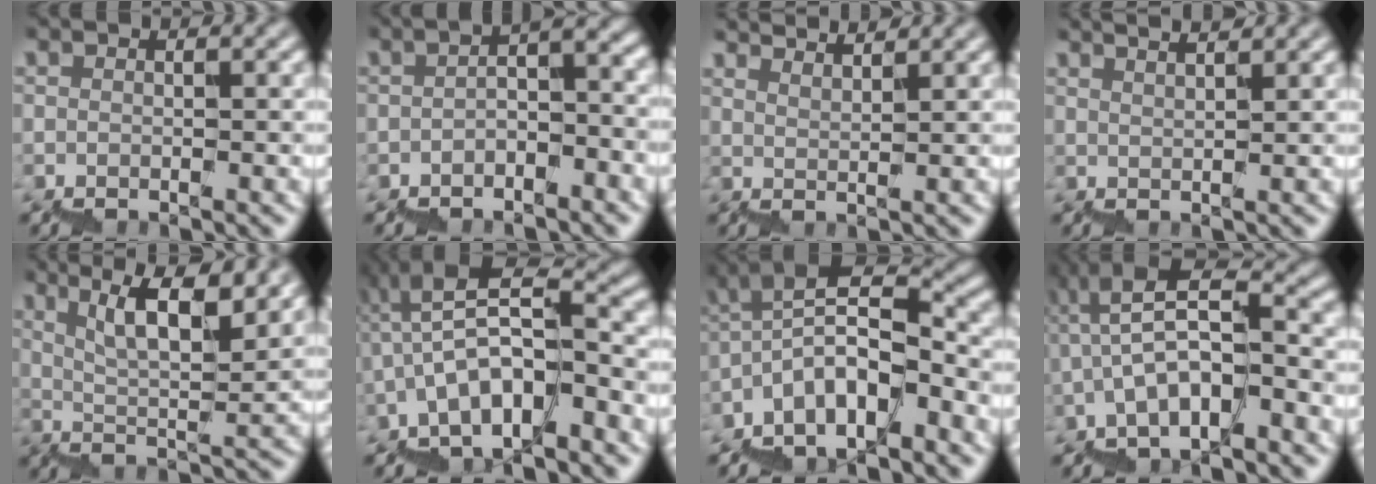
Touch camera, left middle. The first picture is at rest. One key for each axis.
{"total": 2.9, "fx": -1.6, "fy": 0.8, "fz": 2.2, "tx": -0.038, "ty": 0.017, "tz": -0.027}
{"total": 4.9, "fx": 4.5, "fy": 1.0, "fz": 1.6, "tx": -0.020, "ty": 0.026, "tz": 0.044}
{"total": 2.8, "fx": 2.3, "fy": 0.6, "fz": 1.5, "tx": 0.006, "ty": 0.010, "tz": 0.029}
{"total": 8.2, "fx": 5.7, "fy": 1.6, "fz": 5.7, "tx": -0.063, "ty": 0.020, "tz": 0.102}
{"total": 7.1, "fx": -2.5, "fy": 2.5, "fz": 6.2, "tx": -0.100, "ty": 0.027, "tz": -0.046}
{"total": 6.8, "fx": -3.8, "fy": 2.4, "fz": 5.1, "tx": -0.083, "ty": 0.021, "tz": -0.068}
{"total": 5.6, "fx": -1.7, "fy": 1.8, "fz": 5.0, "tx": -0.088, "ty": 0.026, "tz": -0.030}